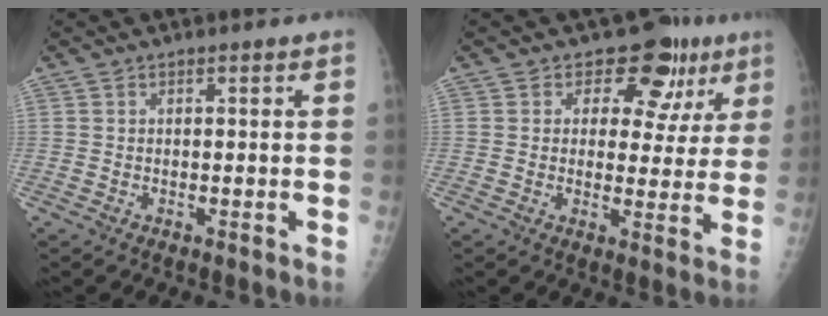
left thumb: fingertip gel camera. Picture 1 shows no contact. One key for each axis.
{"total": 10.4, "fx": 5.0, "fy": 7.3, "fz": 5.3, "tx": -0.009, "ty": -0.009, "tz": 0.057}